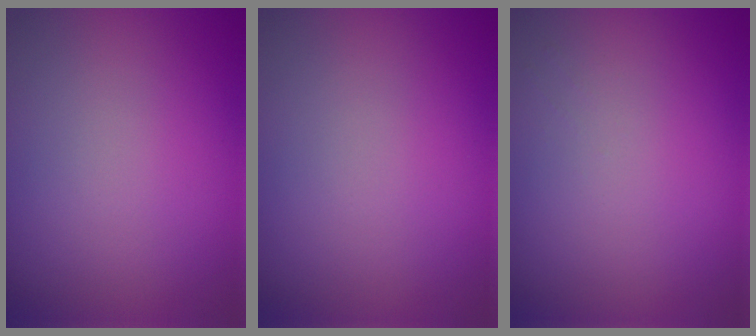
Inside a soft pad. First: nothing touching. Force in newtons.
{"total": 0.0}
{"total": 0.6, "press": 0.5, "slide": 0.3}